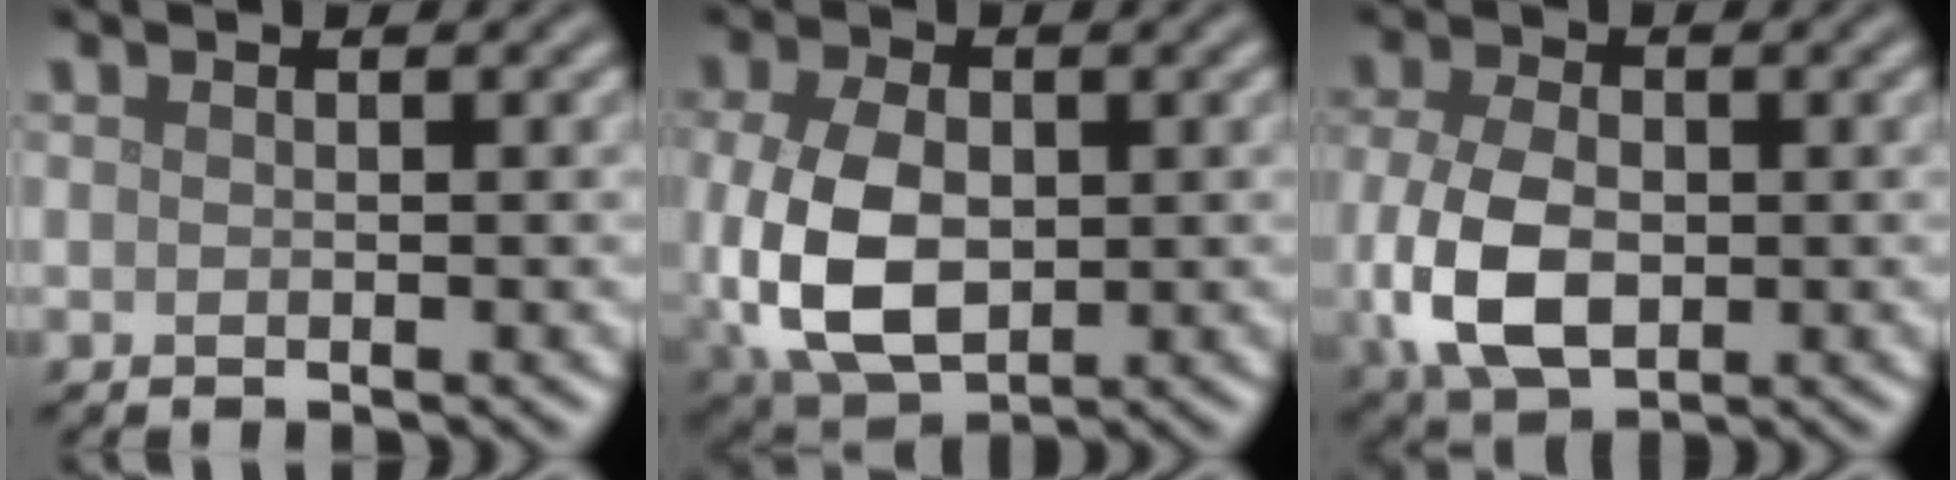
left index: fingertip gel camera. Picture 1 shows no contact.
{"total": 8.4, "force": [-0.7, 5.5, 6.3], "torque": [-0.153, -0.013, -0.004]}
{"total": 6.9, "force": [-1.0, 4.5, 5.1], "torque": [-0.122, -0.012, -0.016]}